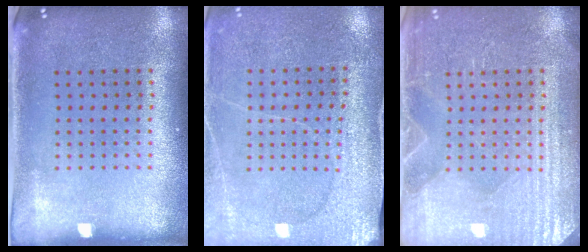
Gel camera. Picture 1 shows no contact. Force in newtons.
{"total": 2.9, "press": 2.9, "slide": 0.2}
{"total": 4.2, "press": 4.1, "slide": 0.6}